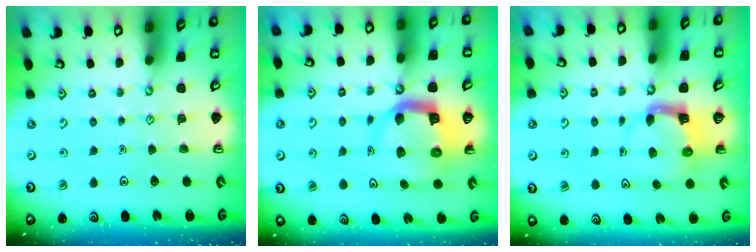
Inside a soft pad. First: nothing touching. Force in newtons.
{"total": 9.7, "press": 9.6, "slide": 1.3}
{"total": 3.8, "press": 3.8, "slide": 0.6}